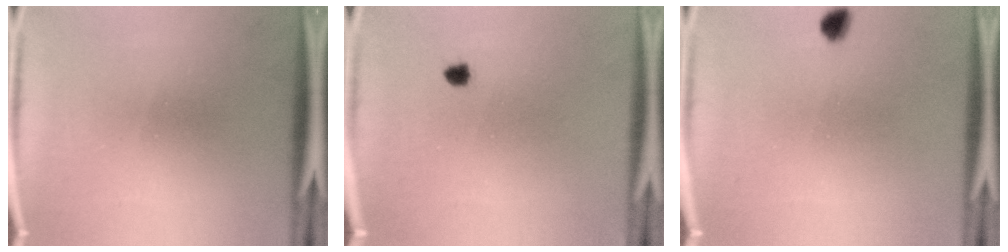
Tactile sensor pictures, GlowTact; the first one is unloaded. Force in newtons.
{"total": 1.1}
{"total": 2.4}